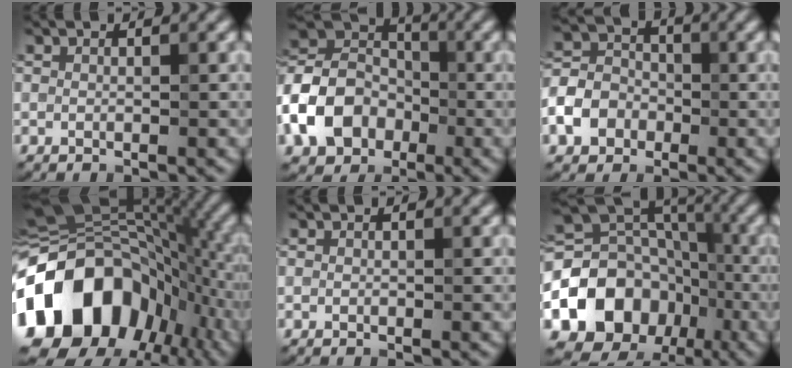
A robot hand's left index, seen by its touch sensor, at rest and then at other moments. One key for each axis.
{"total": 8.9, "fx": -2.6, "fy": 6.7, "fz": 5.2, "tx": -0.107, "ty": 0.011, "tz": -0.064}
{"total": 4.9, "fx": -2.0, "fy": 3.9, "fz": 2.2, "tx": -0.054, "ty": 0.010, "tz": -0.050}
{"total": 18.1, "fx": -5.7, "fy": 12.9, "fz": 11.4, "tx": -0.229, "ty": 0.001, "tz": -0.105}
{"total": 0.0}
{"total": 11.7, "fx": -4.1, "fy": 9.1, "fz": 6.1, "tx": -0.122, "ty": 0.007, "tz": -0.077}